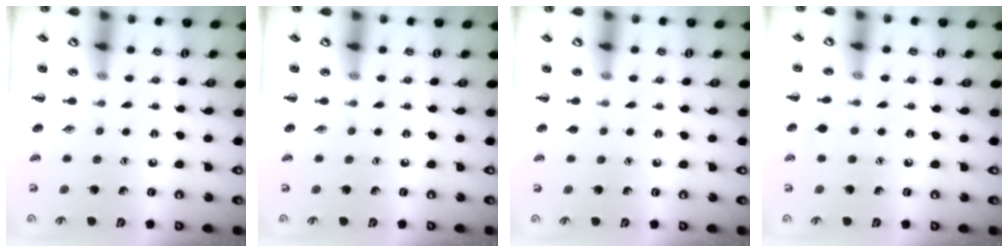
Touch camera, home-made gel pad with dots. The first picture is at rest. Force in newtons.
{"total": 0.0}
{"total": 0.6, "press": 0.6, "slide": 0.1}
{"total": 4.3, "press": 3.9, "slide": 1.6}